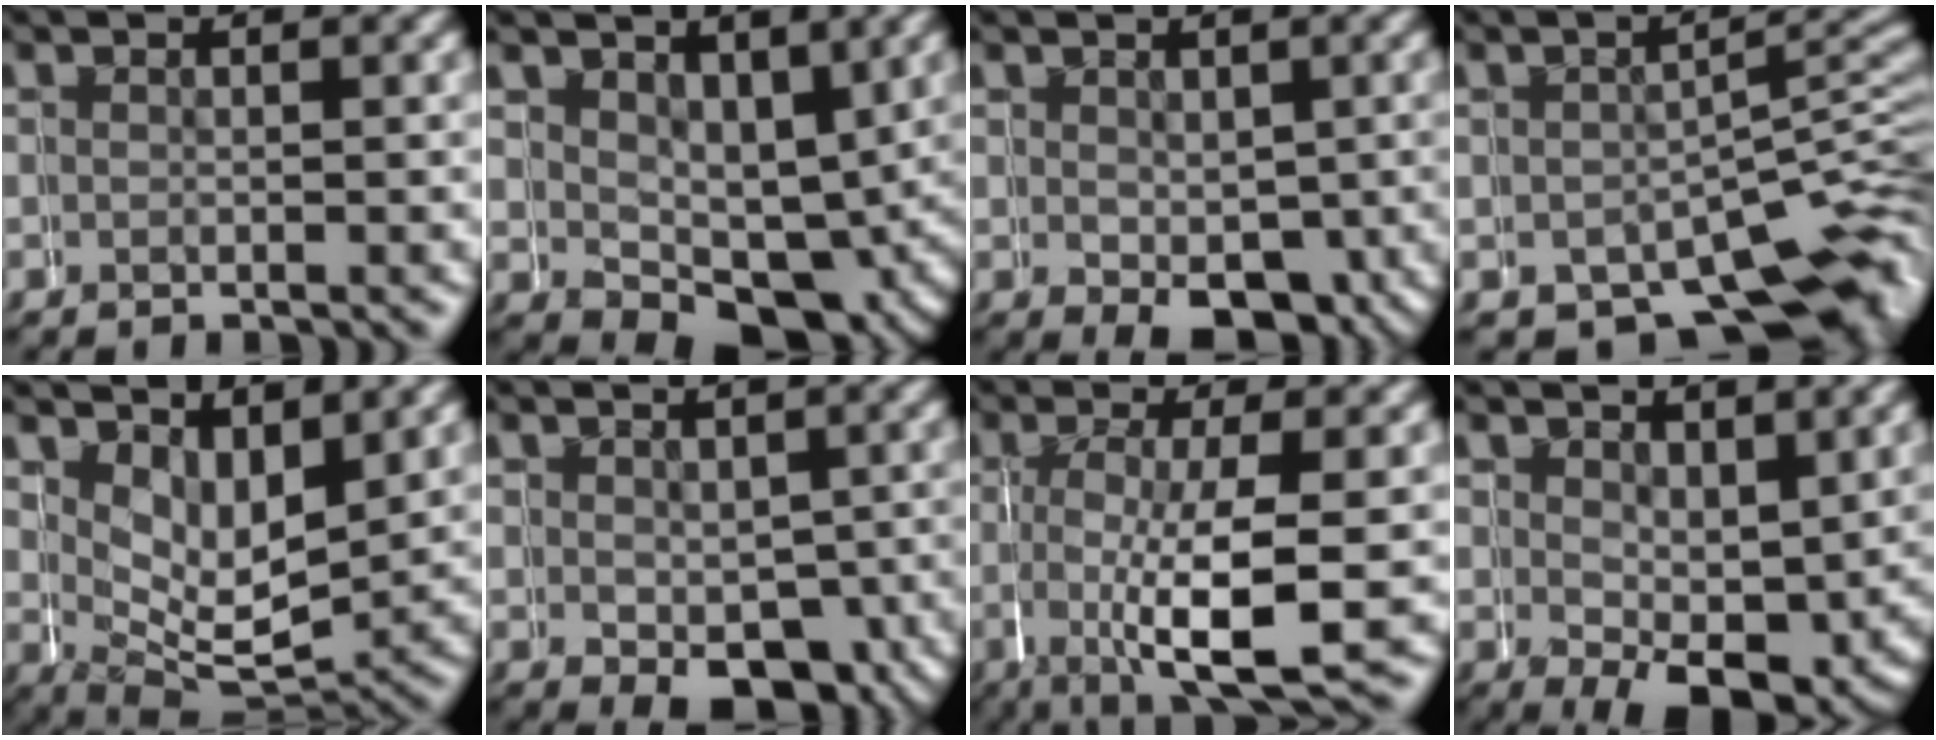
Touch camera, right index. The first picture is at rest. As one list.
[{"total": 3.7, "force": [1.5, 2.8, 1.8], "torque": [-0.028, -0.026, 0.032]}, {"total": 4.4, "force": [-0.6, 2.3, 3.6], "torque": [-0.051, -0.015, -0.003]}, {"total": 9.3, "force": [-4.1, 5.4, 6.4], "torque": [-0.070, -0.023, -0.049]}, {"total": 5.9, "force": [2.7, 3.9, 3.5], "torque": [-0.050, -0.021, 0.046]}, {"total": 4.4, "force": [-1.3, 2.7, 3.3], "torque": [-0.039, -0.014, -0.015]}, {"total": 6.4, "force": [-0.7, 1.9, 6.0], "torque": [-0.117, -0.015, 0.001]}, {"total": 4.6, "force": [0.3, 2.3, 3.9], "torque": [-0.062, -0.024, 0.016]}]